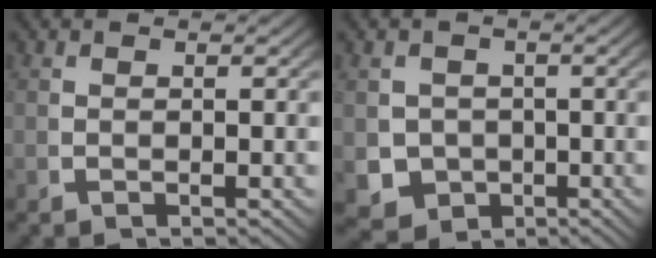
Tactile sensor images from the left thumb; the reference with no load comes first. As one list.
[{"total": 8.4, "force": [-2.7, 7.4, 3.1], "torque": [-0.068, -0.050, -0.026]}]